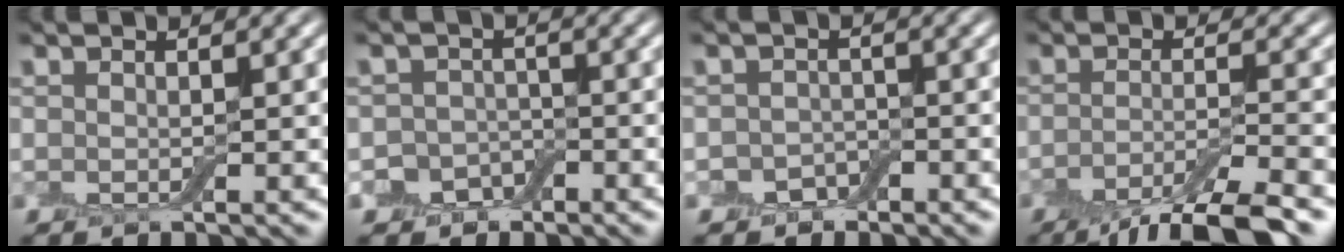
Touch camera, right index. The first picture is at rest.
{"total": 2.7, "force": [-1.6, 2.0, 0.8], "torque": [-0.007, 0.000, -0.032]}
{"total": 1.8, "force": [-1.2, 1.3, 0.6], "torque": [-0.006, 0.003, -0.023]}
{"total": 7.4, "force": [-4.9, 1.7, 5.3], "torque": [-0.074, -0.007, -0.089]}